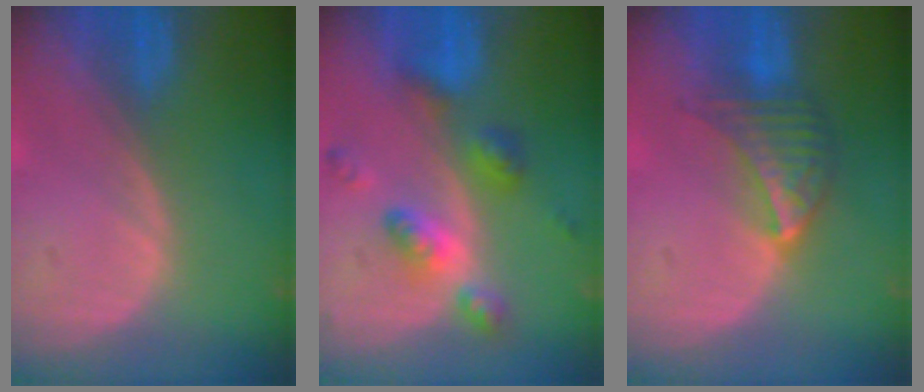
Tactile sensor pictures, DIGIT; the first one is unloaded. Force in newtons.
{"total": 7.1, "press": 7.0, "slide": 0.6}
{"total": 7.1, "press": 6.3, "slide": 3.3}